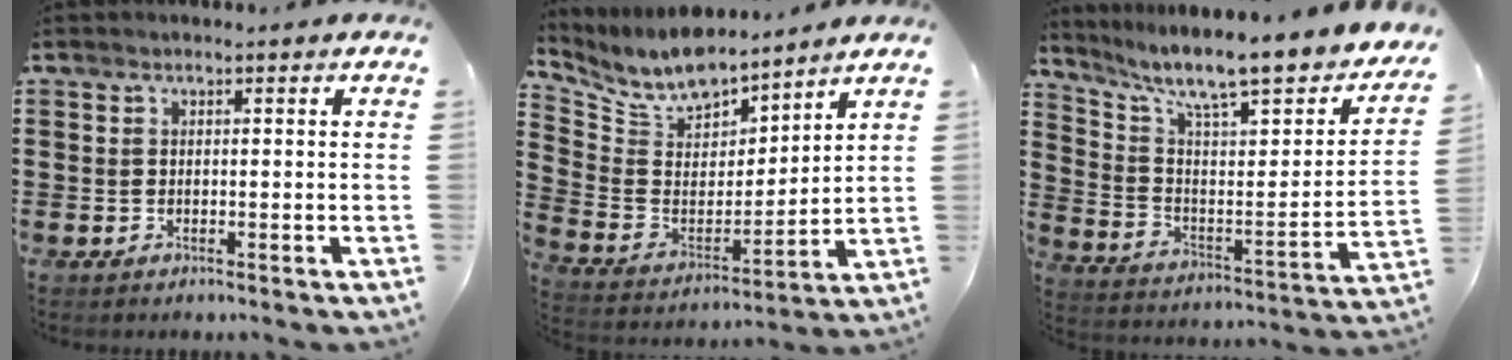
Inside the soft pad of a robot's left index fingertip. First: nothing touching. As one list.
[{"total": 9.3, "force": [8.3, 3.0, 2.9], "torque": [-0.101, -0.049, 0.150]}, {"total": 9.1, "force": [7.4, 1.2, 5.2], "torque": [-0.108, -0.065, 0.115]}]